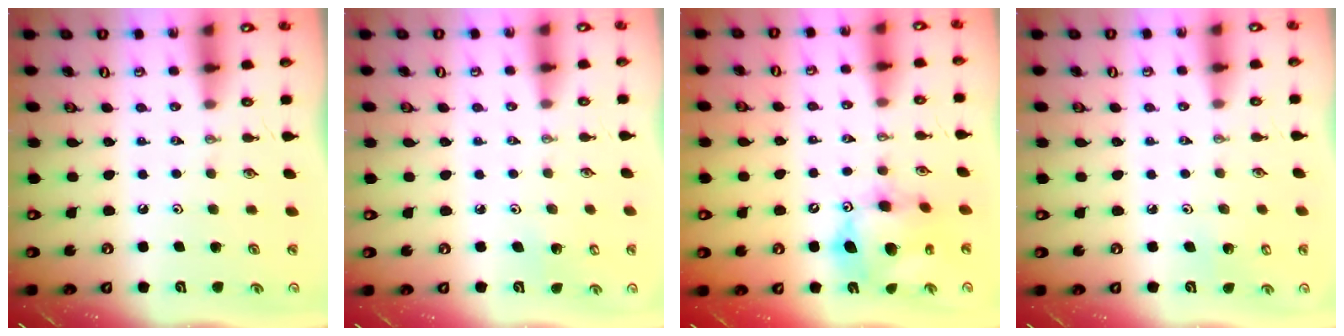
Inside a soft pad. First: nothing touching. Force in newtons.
{"total": 3.0, "press": 2.9, "slide": 0.3}
{"total": 13.2, "press": 13.1, "slide": 1.4}
{"total": 3.3, "press": 3.3, "slide": 0.3}